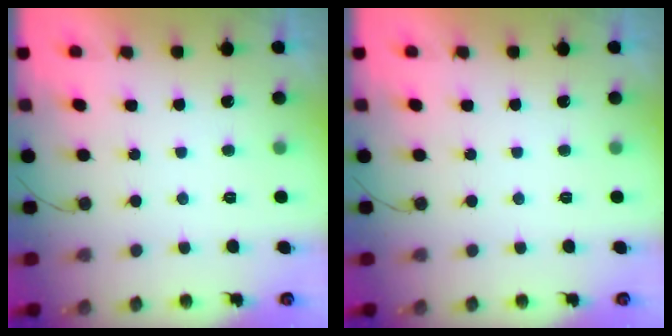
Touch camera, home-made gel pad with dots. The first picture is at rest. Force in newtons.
{"total": 0.0}